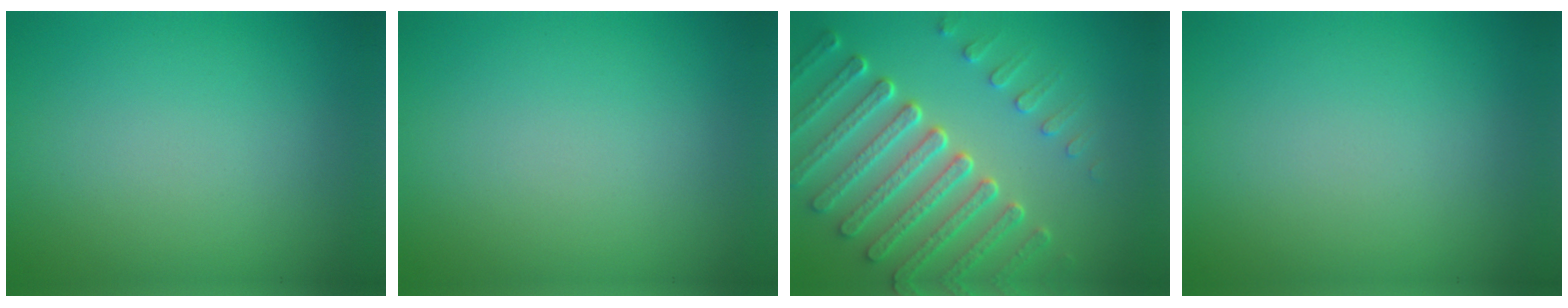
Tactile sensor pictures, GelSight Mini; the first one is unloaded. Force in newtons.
{"total": 0.0}
{"total": 7.4, "press": 5.5, "slide": 4.9}
{"total": 0.0}